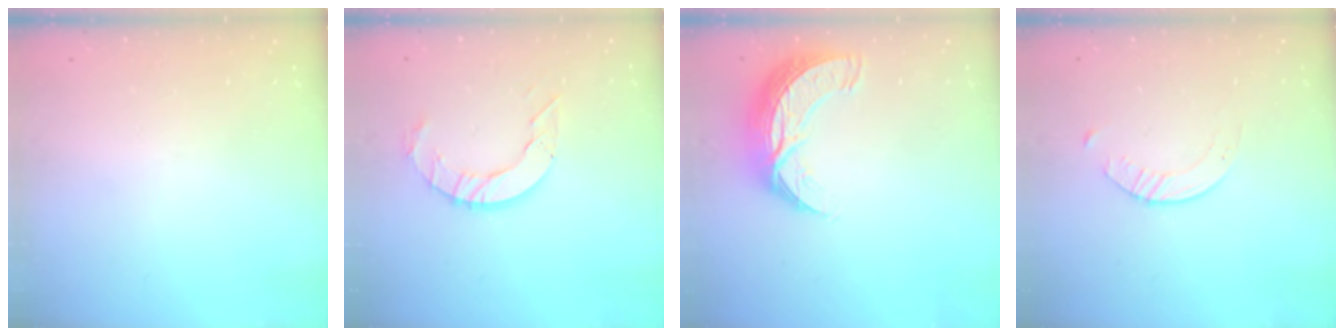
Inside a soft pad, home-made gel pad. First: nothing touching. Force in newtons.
{"total": 9.0, "press": 8.9, "slide": 0.8}
{"total": 10.6, "press": 10.6, "slide": 0.8}
{"total": 2.1, "press": 2.0, "slide": 0.3}